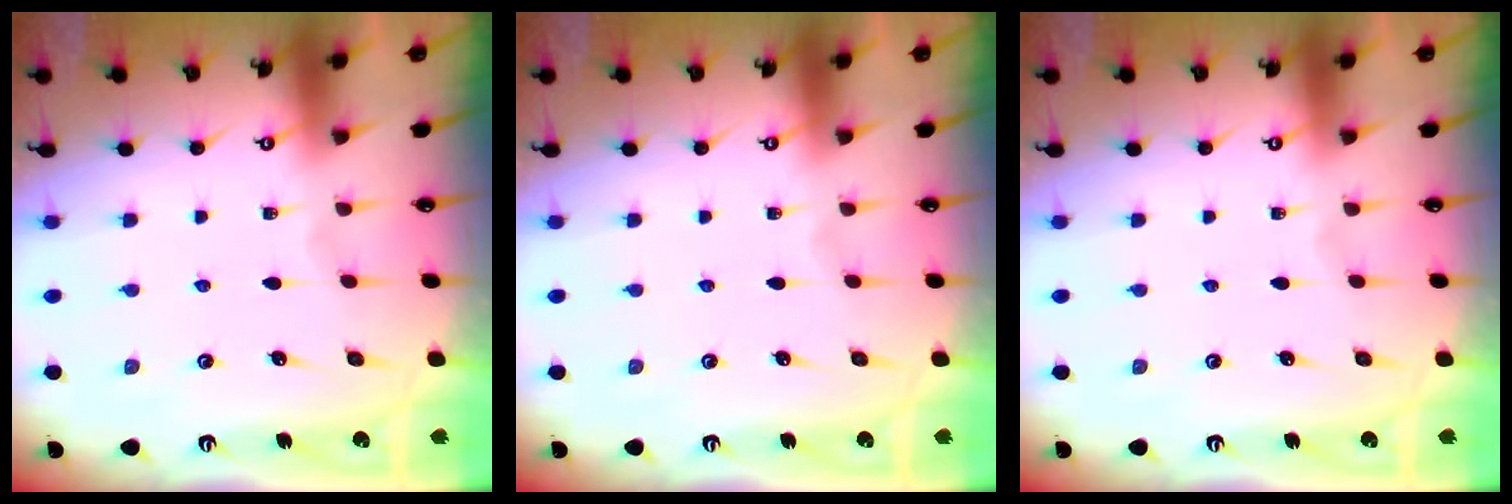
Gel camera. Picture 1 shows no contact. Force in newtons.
{"total": 0.0}
{"total": 0.0}